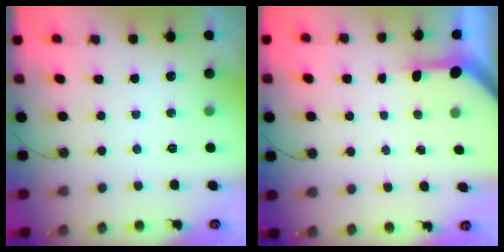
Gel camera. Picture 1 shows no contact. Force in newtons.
{"total": 3.3, "press": 3.3, "slide": 0.2}